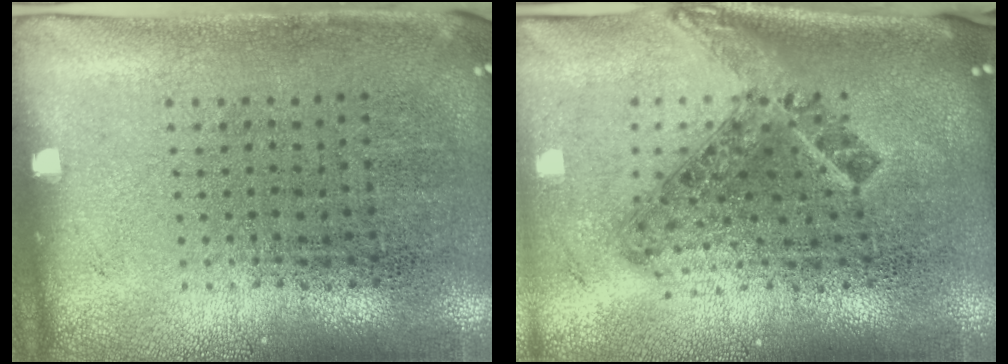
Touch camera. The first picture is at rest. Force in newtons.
{"total": 1.7, "press": 1.3, "slide": 1.2}